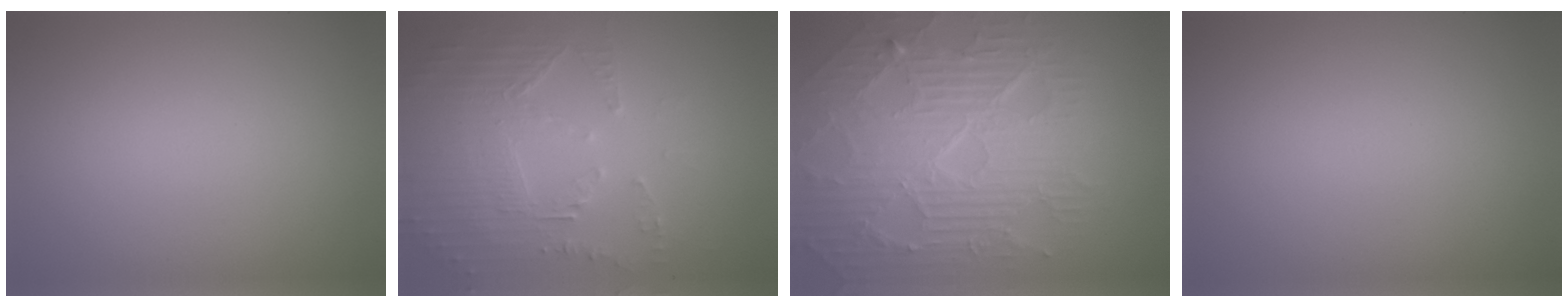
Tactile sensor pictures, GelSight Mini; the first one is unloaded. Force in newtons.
{"total": 5.6, "press": 3.7, "slide": 4.2}
{"total": 10.2, "press": 6.6, "slide": 7.7}
{"total": 0.0}